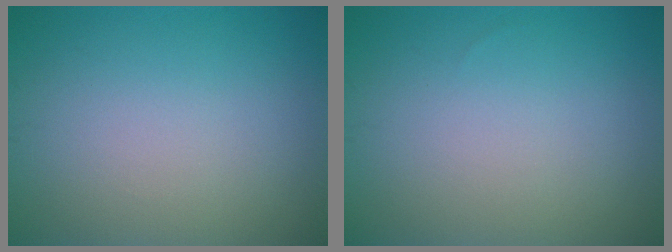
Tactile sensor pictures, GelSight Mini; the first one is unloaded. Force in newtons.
{"total": 0.0}